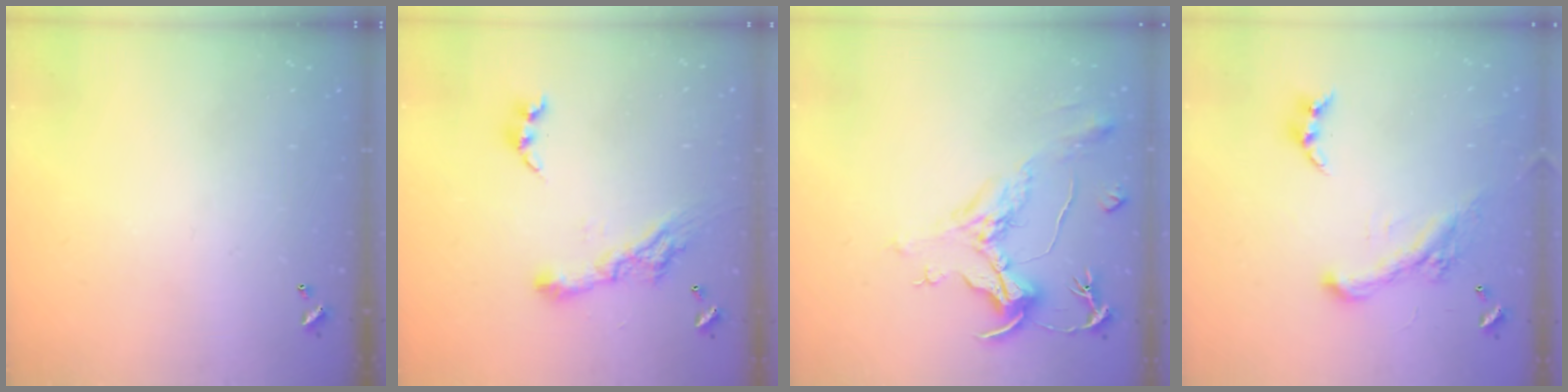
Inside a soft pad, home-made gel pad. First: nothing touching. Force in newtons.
{"total": 9.2, "press": 9.1, "slide": 1.0}
{"total": 2.3, "press": 1.8, "slide": 1.3}
{"total": 3.4, "press": 3.1, "slide": 1.4}